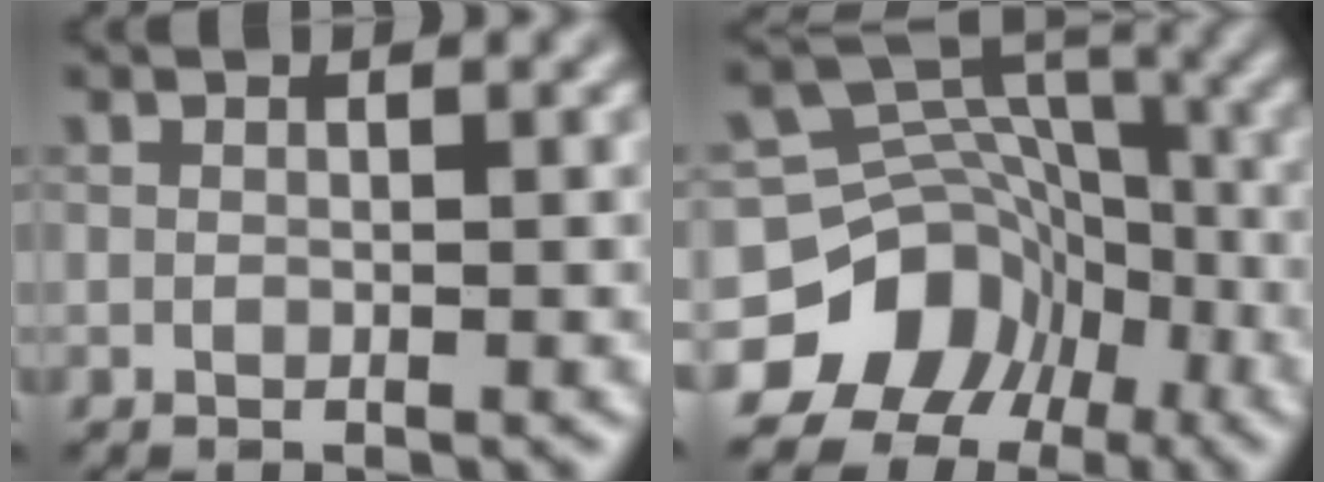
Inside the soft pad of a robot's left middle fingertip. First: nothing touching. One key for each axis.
{"total": 11.1, "fx": -6.2, "fy": 8.9, "fz": 2.5, "tx": -0.039, "ty": 0.008, "tz": -0.115}